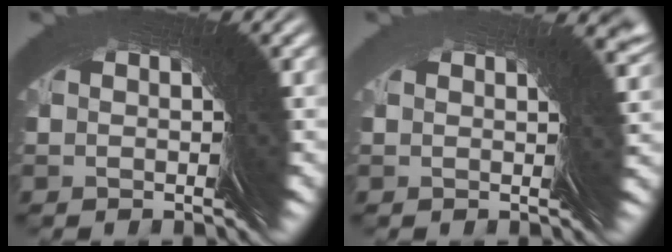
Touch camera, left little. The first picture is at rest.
{"total": 3.7, "force": [0.3, -3.3, -1.7], "torque": [0.052, 0.020, 0.006]}